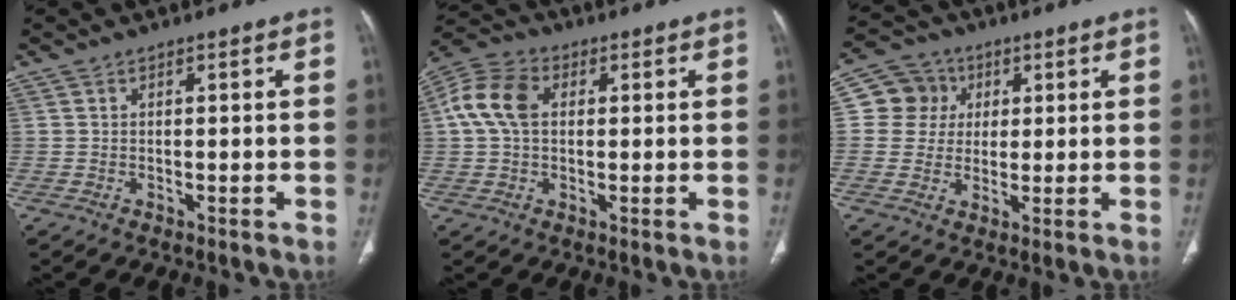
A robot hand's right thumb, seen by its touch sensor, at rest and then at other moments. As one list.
[{"total": 8.9, "force": [1.4, 6.1, 6.4], "torque": [-0.137, 0.024, 0.022]}, {"total": 7.7, "force": [1.7, 7.3, 1.4], "torque": [0.010, 0.004, 0.024]}]